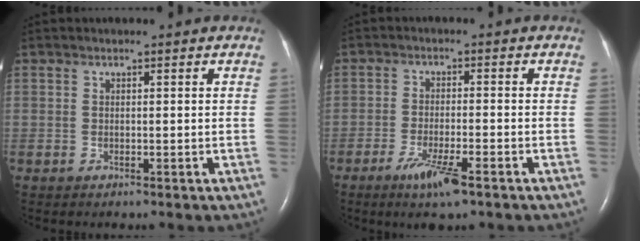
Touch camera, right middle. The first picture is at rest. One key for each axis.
{"total": 6.1, "fx": -3.8, "fy": 0.6, "fz": 4.8, "tx": -0.098, "ty": -0.013, "tz": -0.065}